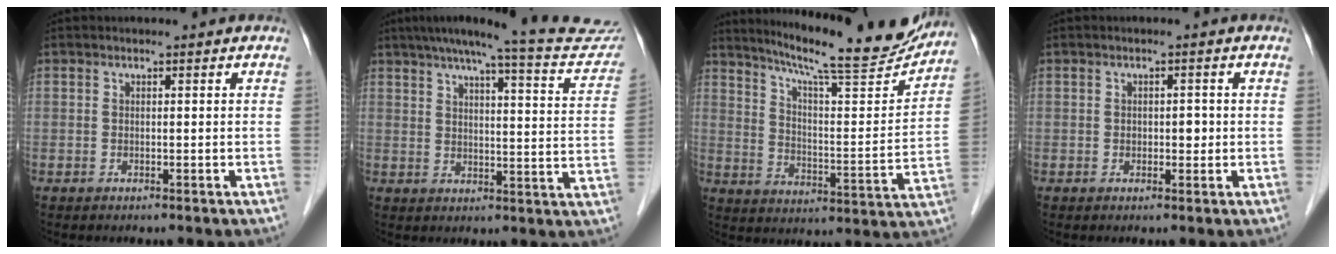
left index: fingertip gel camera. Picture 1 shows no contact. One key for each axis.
{"total": 19.0, "fx": 17.3, "fy": 1.6, "fz": 7.6, "tx": -0.096, "ty": -0.025, "tz": 0.204}
{"total": 20.1, "fx": 18.2, "fy": 1.2, "fz": 8.5, "tx": -0.136, "ty": -0.038, "tz": 0.257}
{"total": 1.7, "fx": -0.1, "fy": 1.1, "fz": 1.3, "tx": -0.015, "ty": 0.003, "tz": -0.001}